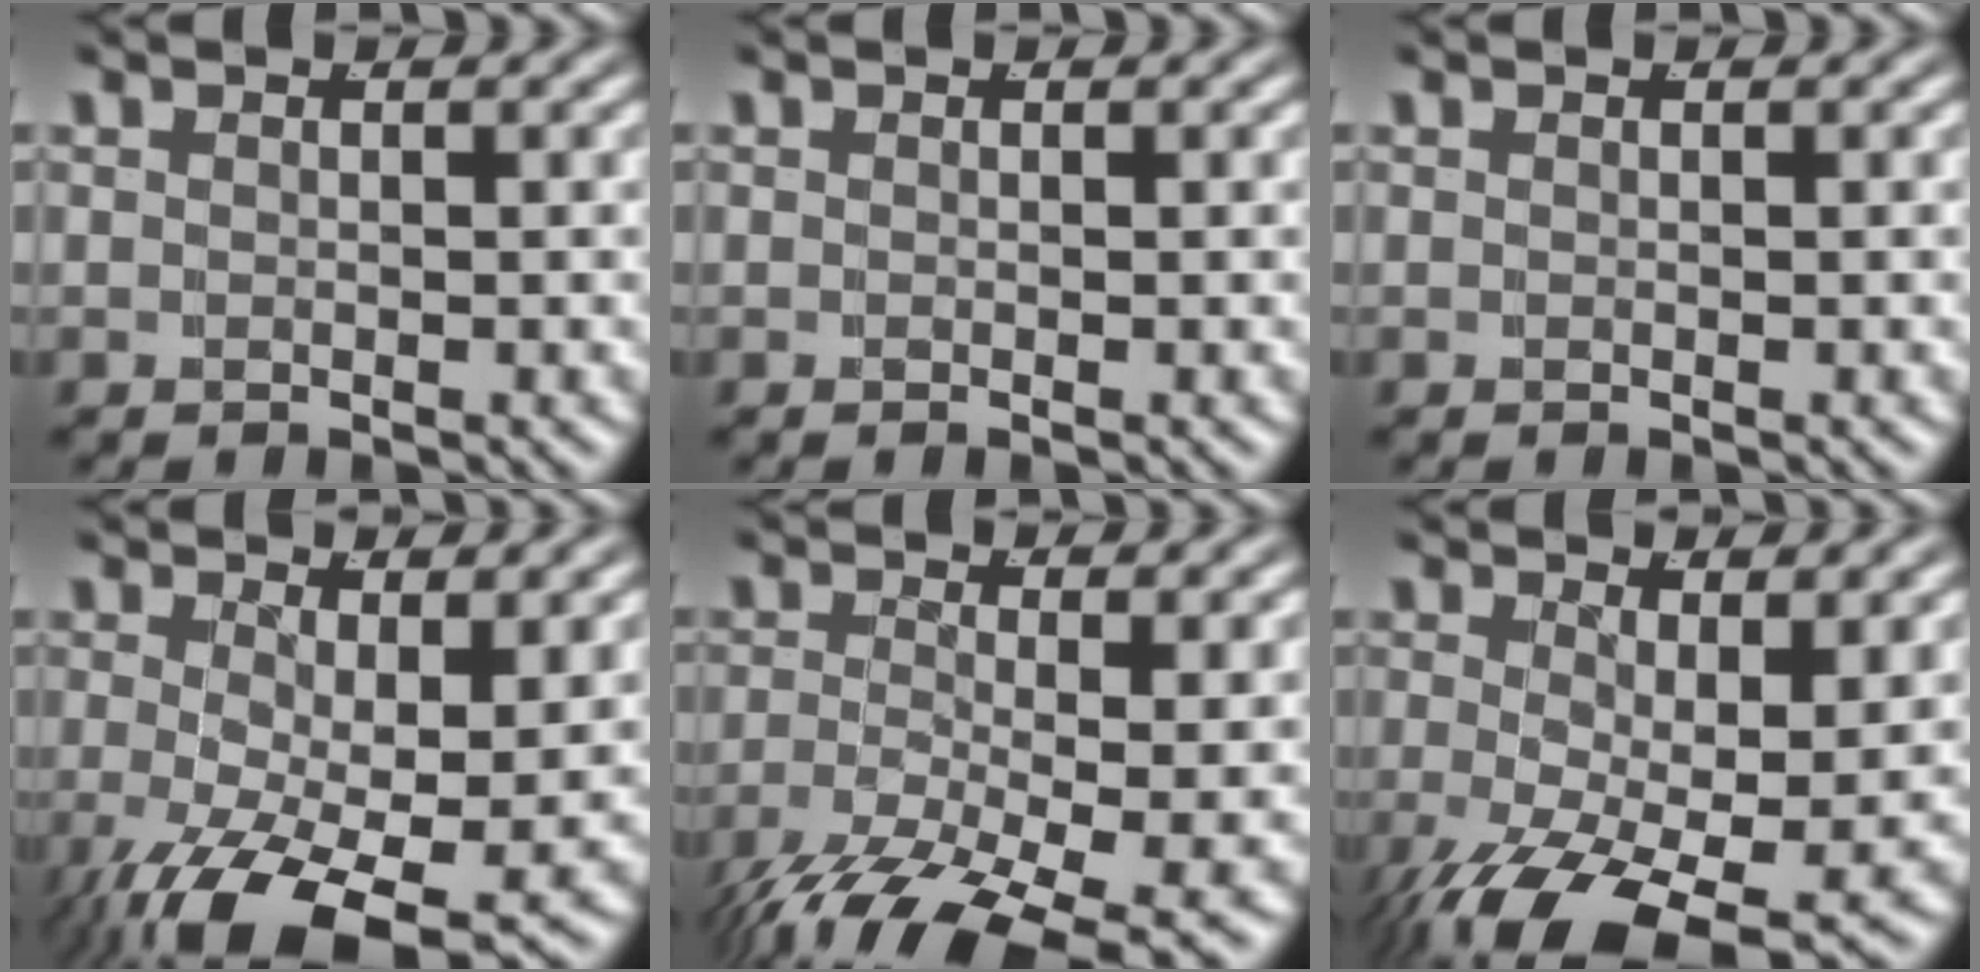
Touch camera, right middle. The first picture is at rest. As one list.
[{"total": 0.0}, {"total": 0.0}, {"total": 8.0, "force": [-4.3, 3.1, 6.0], "torque": [-0.127, -0.061, -0.040]}, {"total": 8.8, "force": [-5.7, 3.2, 5.8], "torque": [-0.109, -0.046, -0.065]}, {"total": 7.4, "force": [-3.9, 2.9, 5.5], "torque": [-0.116, -0.057, -0.034]}]